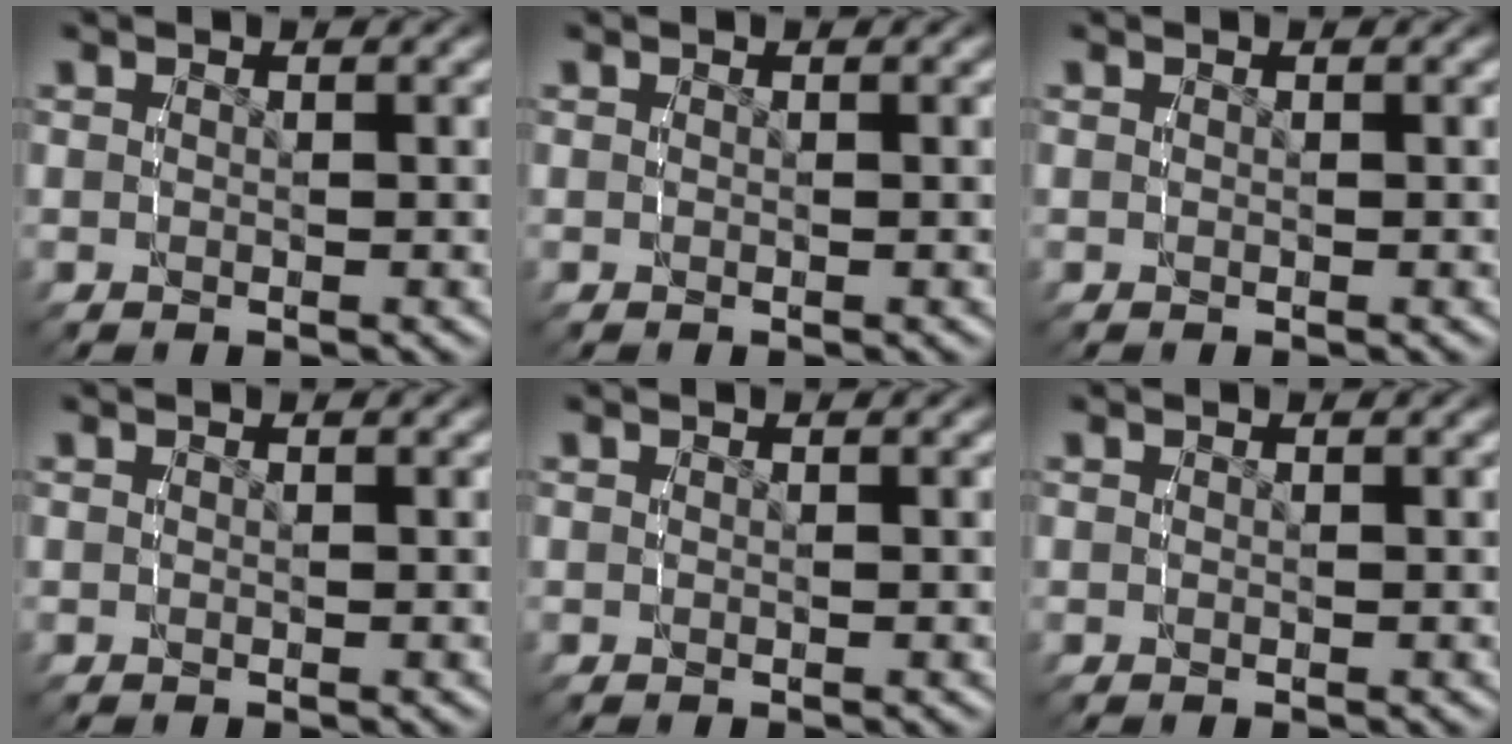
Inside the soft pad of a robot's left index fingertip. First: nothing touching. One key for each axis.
{"total": 0.0}
{"total": 0.0}
{"total": 0.0}
{"total": 0.0}
{"total": 0.0}